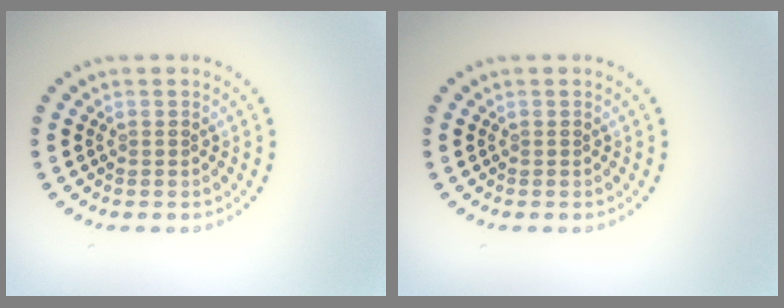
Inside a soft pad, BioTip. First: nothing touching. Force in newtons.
{"total": 0.0}